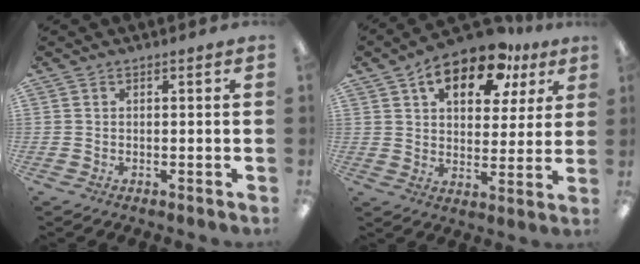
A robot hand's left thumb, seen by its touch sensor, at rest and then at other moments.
{"total": 14.7, "force": [9.0, 7.7, 8.7], "torque": [-0.125, -0.040, 0.153]}